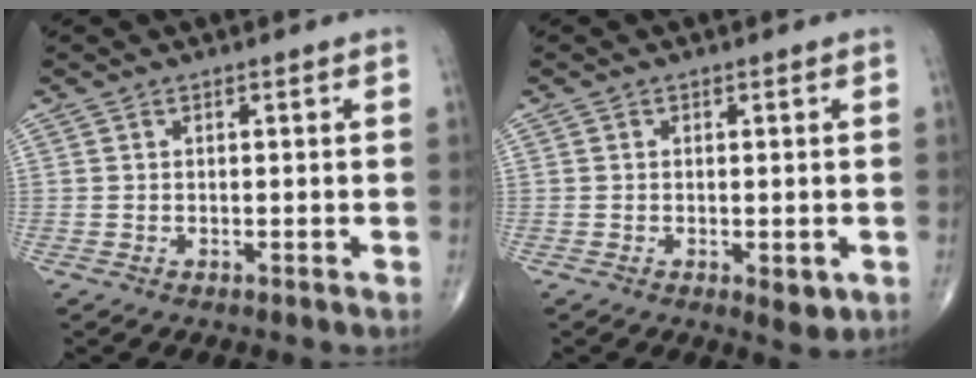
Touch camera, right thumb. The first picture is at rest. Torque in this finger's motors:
{"motor_torque": [0.29, 0.51, -0.06, -0.04, 0.01]}